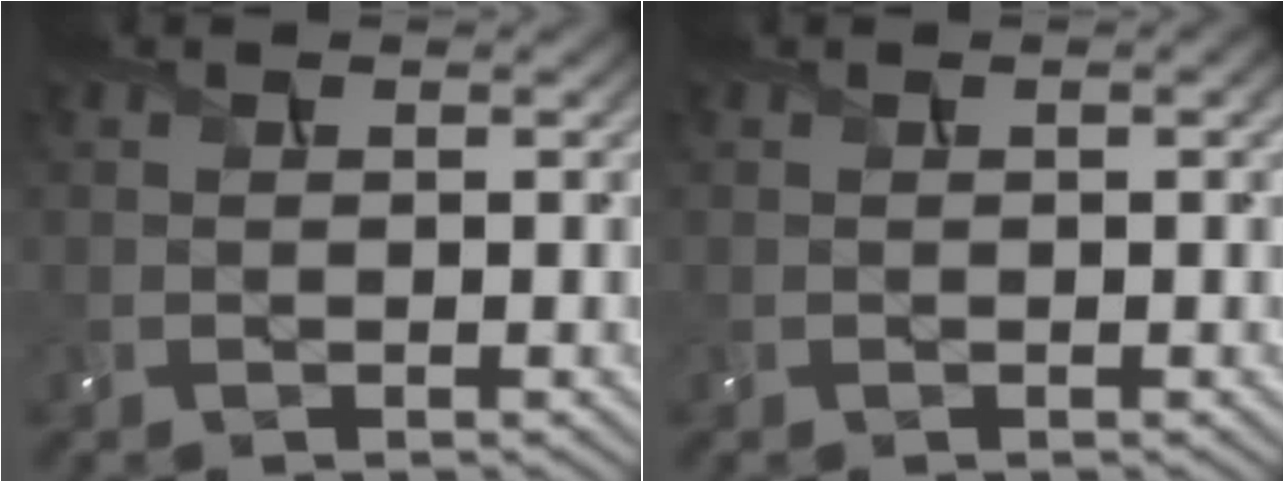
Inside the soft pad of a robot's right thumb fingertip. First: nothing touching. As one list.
[{"total": 0.7, "force": [0.2, 0.1, 0.6], "torque": [-0.011, 0.003, 0.003]}]